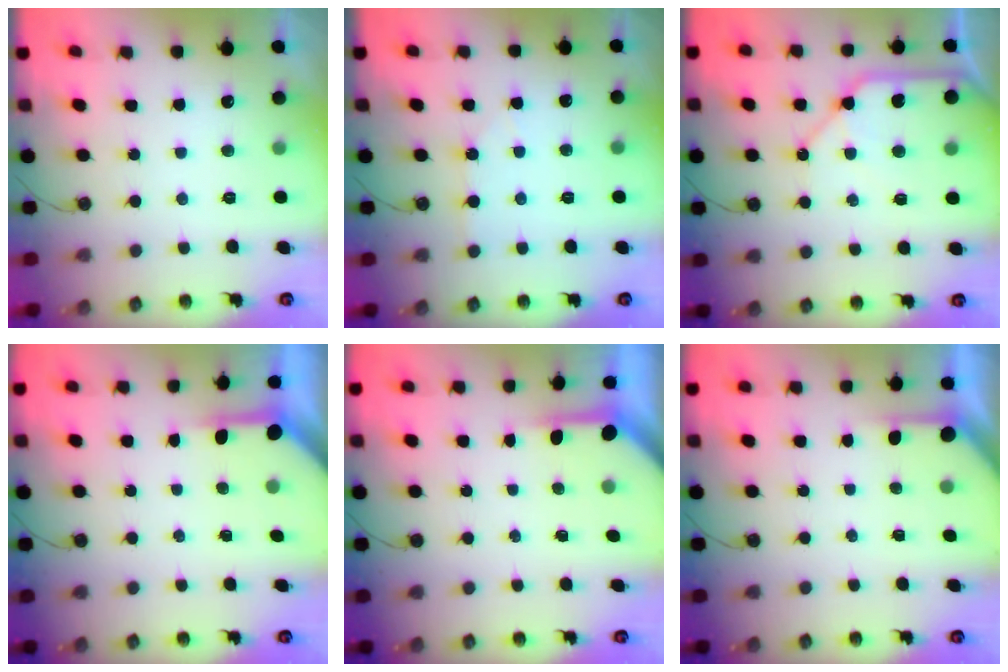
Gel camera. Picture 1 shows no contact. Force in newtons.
{"total": 2.5, "press": 2.5, "slide": 0.5}
{"total": 10.4, "press": 10.4, "slide": 1.2}
{"total": 3.9, "press": 3.9, "slide": 0.3}
{"total": 3.9, "press": 3.8, "slide": 0.3}
{"total": 2.5, "press": 2.5, "slide": 0.3}